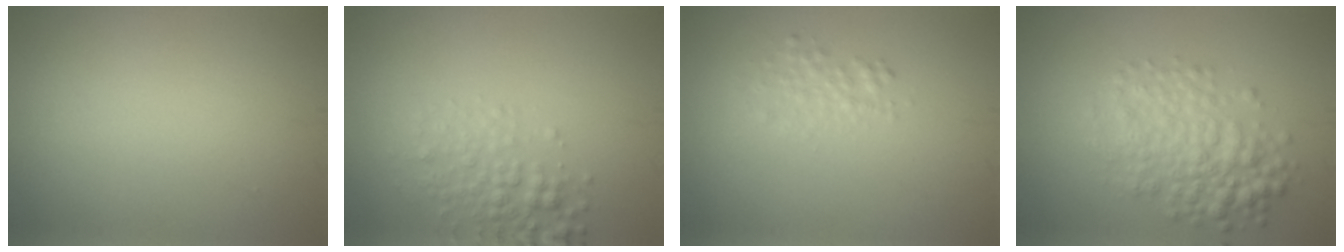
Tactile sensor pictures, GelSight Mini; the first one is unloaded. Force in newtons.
{"total": 2.6, "press": 2.6, "slide": 0.1}
{"total": 1.6, "press": 1.6, "slide": 0.1}
{"total": 4.8, "press": 4.8, "slide": 0.1}